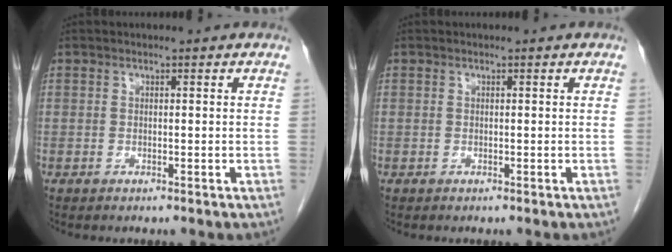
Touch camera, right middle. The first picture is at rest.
{"total": 0.0}